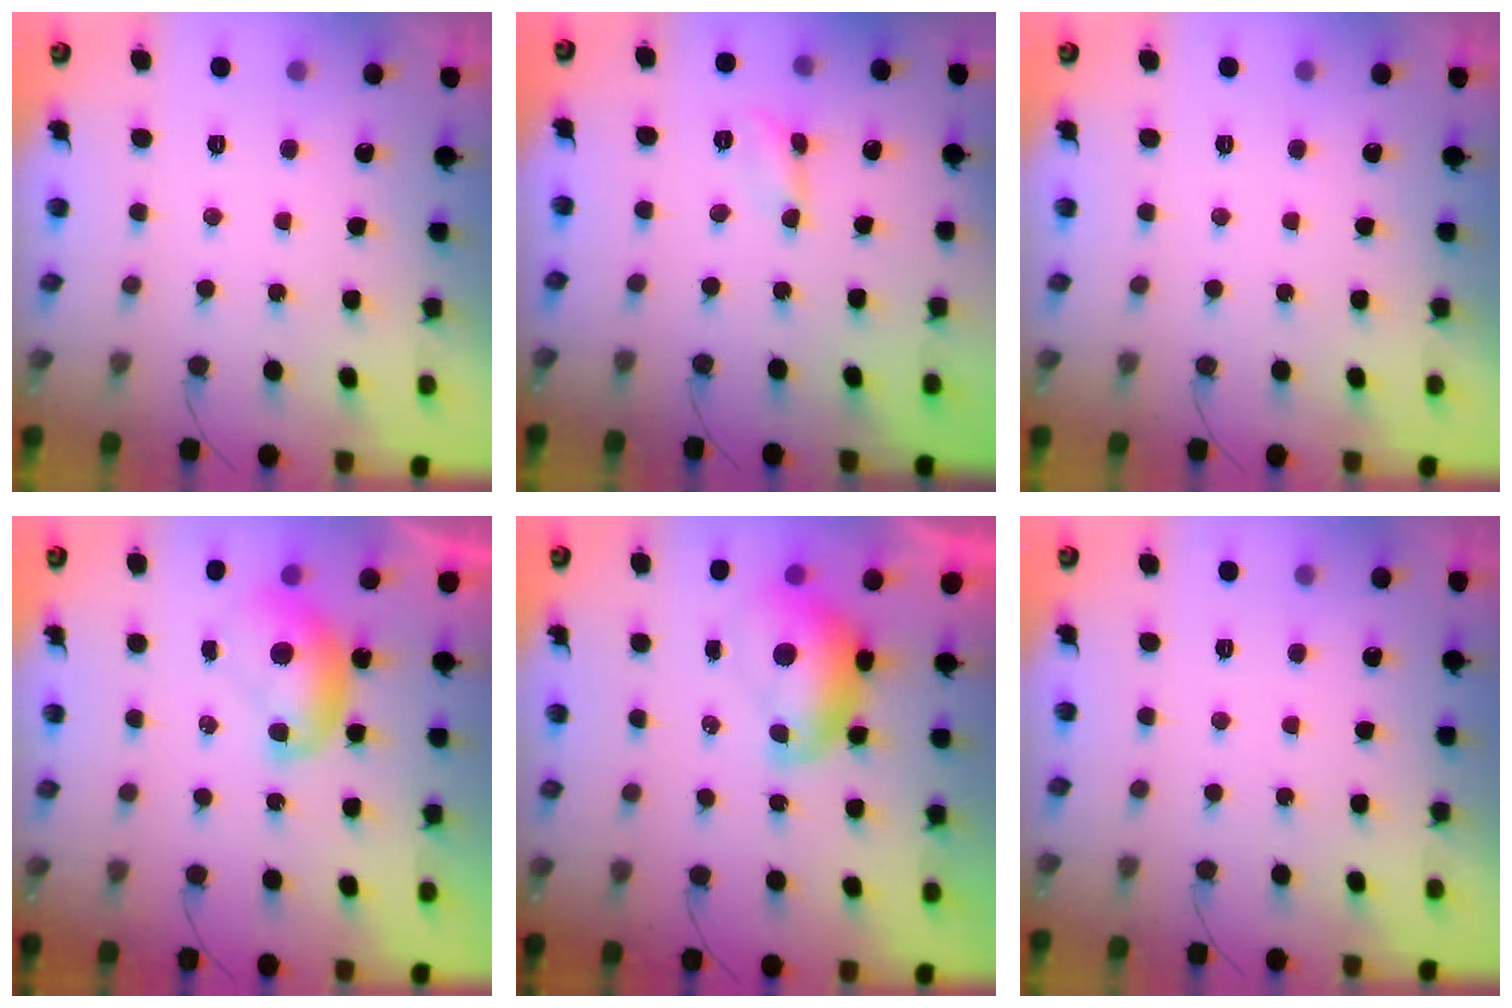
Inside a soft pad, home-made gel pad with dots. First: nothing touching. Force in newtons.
{"total": 2.5, "press": 2.5, "slide": 0.3}
{"total": 0.0}
{"total": 7.8, "press": 7.8, "slide": 0.2}
{"total": 8.9, "press": 8.9, "slide": 1.0}
{"total": 0.0}